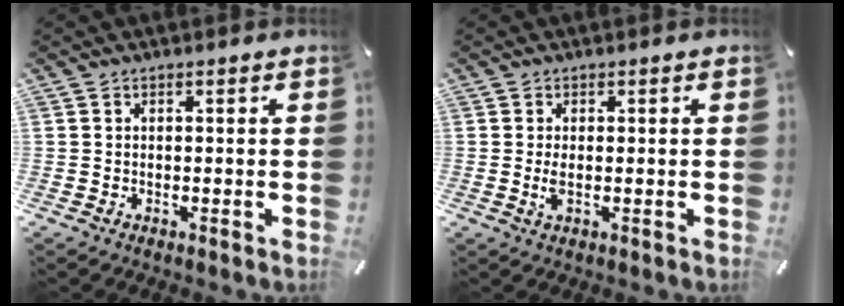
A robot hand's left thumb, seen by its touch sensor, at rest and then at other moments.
{"total": 2.5, "force": [0.0, 0.8, 2.4], "torque": [-0.058, -0.007, -0.005]}